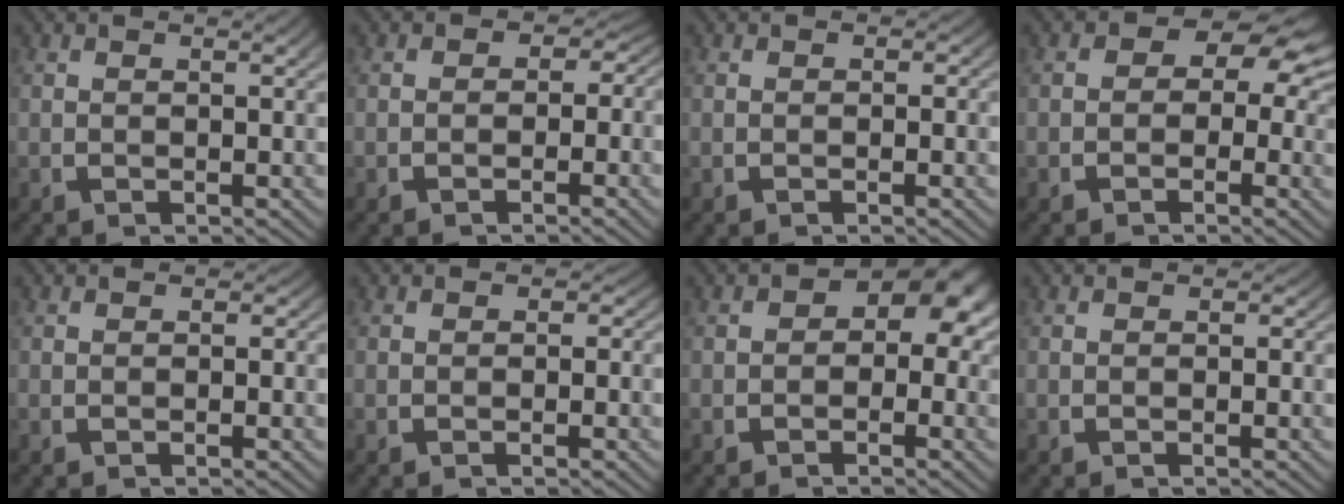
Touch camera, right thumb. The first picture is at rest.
{"total": 2.8, "force": [-0.3, 2.5, 1.2], "torque": [-0.002, -0.001, -0.013]}
{"total": 0.0}
{"total": 5.2, "force": [0.8, 3.7, 3.6], "torque": [-0.044, -0.002, 0.010]}
{"total": 0.5, "force": [-0.3, 0.4, 0.1], "torque": [0.004, -0.002, -0.008]}
{"total": 0.8, "force": [-0.4, 0.7, 0.1], "torque": [0.007, -0.002, -0.012]}
{"total": 6.2, "force": [0.4, 4.0, 4.7], "torque": [-0.054, -0.002, 0.006]}
{"total": 0.0}